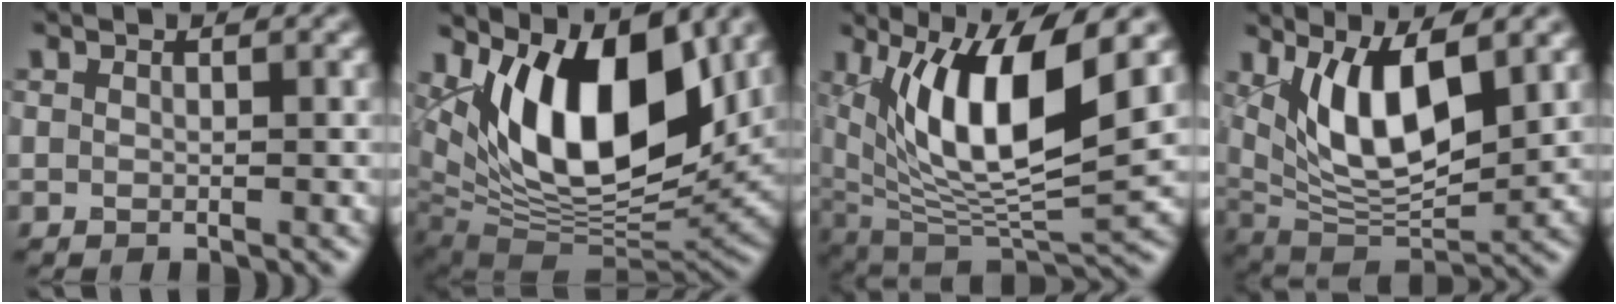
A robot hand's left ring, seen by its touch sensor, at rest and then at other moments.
{"total": 13.9, "force": [5.1, 7.0, 10.9], "torque": [-0.174, 0.000, 0.083]}
{"total": 11.2, "force": [3.9, 3.6, 9.9], "torque": [-0.173, -0.009, 0.072]}
{"total": 8.7, "force": [2.9, 3.5, 7.4], "torque": [-0.139, -0.018, 0.057]}